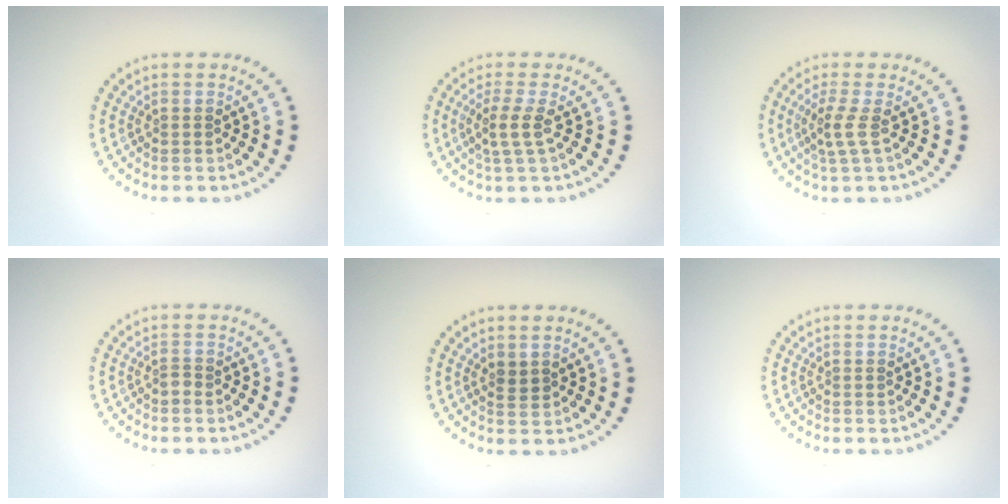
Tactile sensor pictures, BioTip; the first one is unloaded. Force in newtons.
{"total": 2.2, "press": 1.7, "slide": 1.4}
{"total": 2.1, "press": 1.5, "slide": 1.4}
{"total": 0.8, "press": 0.6, "slide": 0.5}
{"total": 1.1, "press": 1.0, "slide": 0.5}
{"total": 0.0}